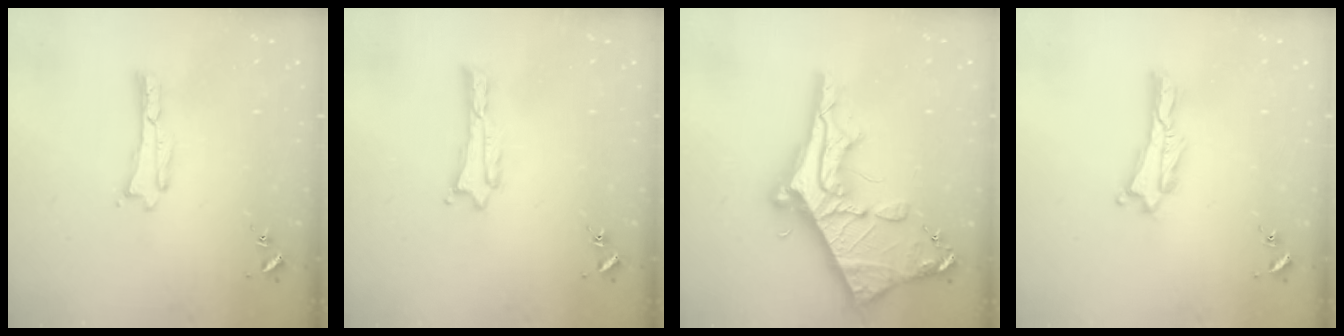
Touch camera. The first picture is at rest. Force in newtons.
{"total": 0.0}
{"total": 11.4, "press": 11.4, "slide": 1.1}
{"total": 0.6, "press": 0.5, "slide": 0.2}